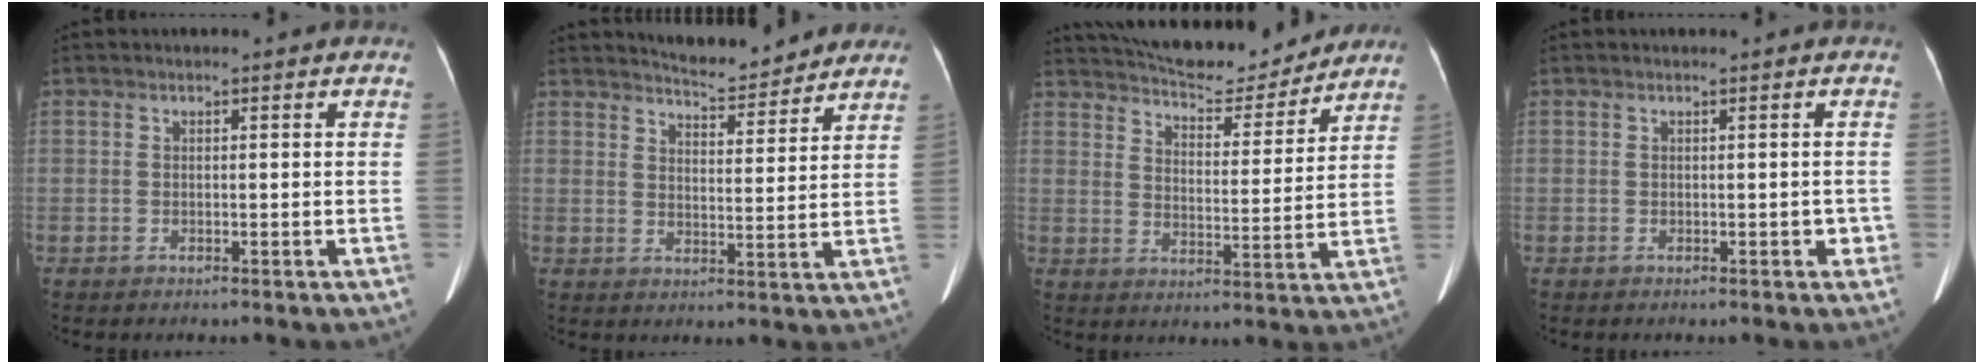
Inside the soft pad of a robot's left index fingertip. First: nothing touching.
{"total": 9.0, "force": [8.7, 1.2, 2.1], "torque": [-0.033, -0.001, 0.117]}
{"total": 16.0, "force": [14.8, 3.1, 5.1], "torque": [-0.079, 0.000, 0.216]}
{"total": 1.0, "force": [-0.1, 0.8, 0.6], "torque": [0.000, 0.005, -0.002]}